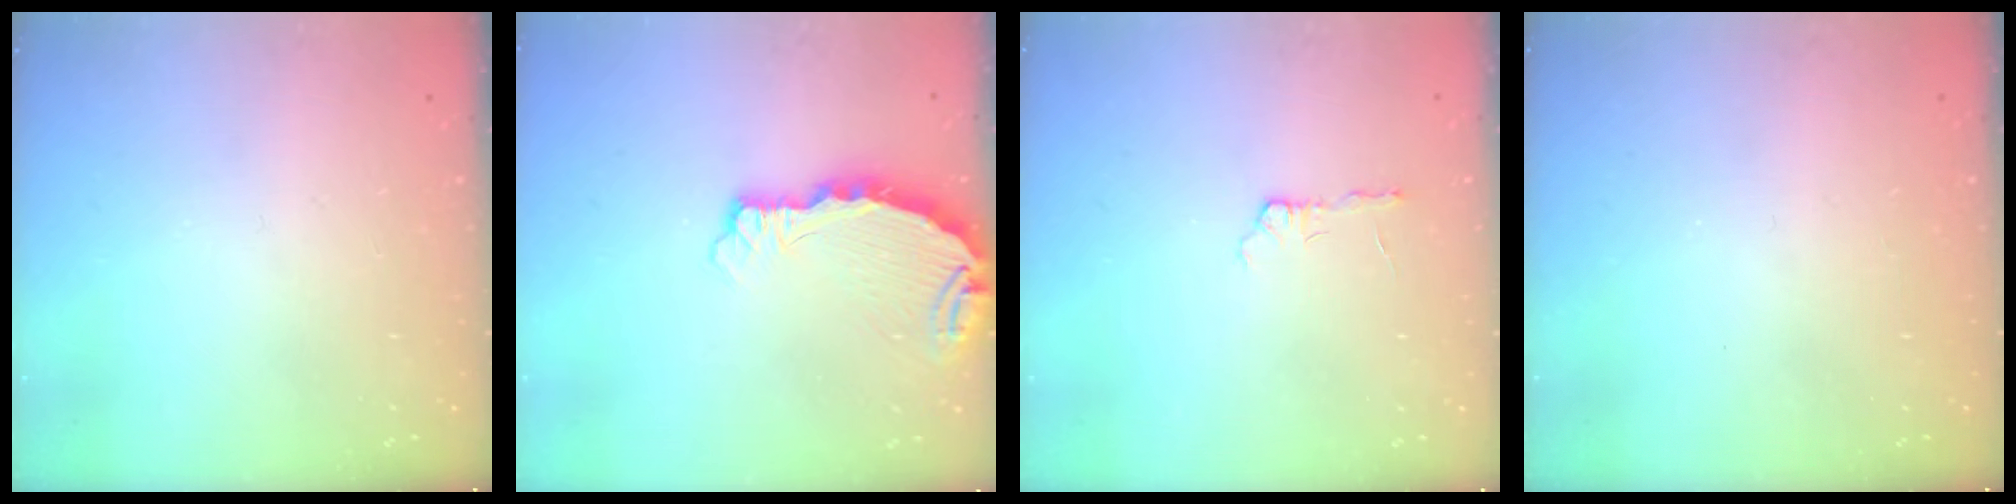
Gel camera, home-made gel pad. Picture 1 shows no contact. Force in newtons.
{"total": 5.8, "press": 5.8, "slide": 0.6}
{"total": 3.3, "press": 3.3, "slide": 0.3}
{"total": 0.0}